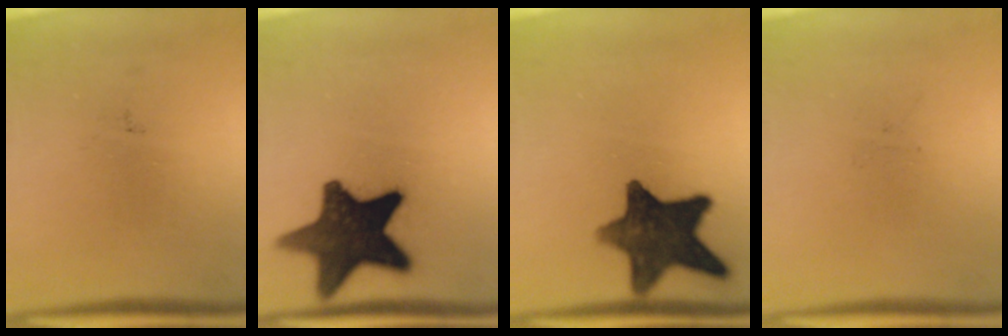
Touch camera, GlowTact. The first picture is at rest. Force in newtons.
{"total": 16.5}
{"total": 13.2}
{"total": 0.0}